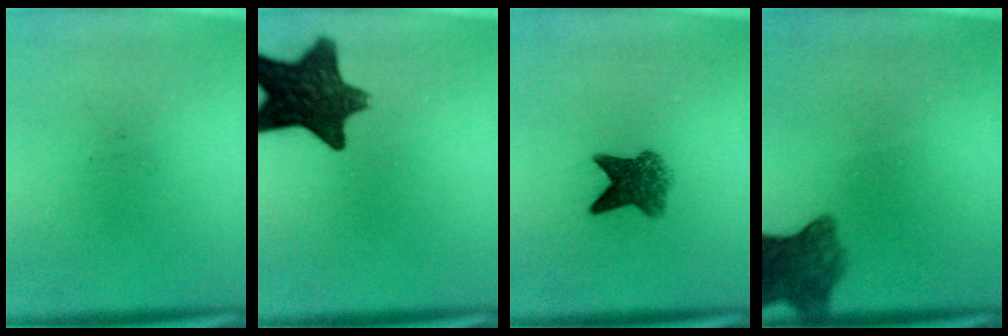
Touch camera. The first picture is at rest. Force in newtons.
{"total": 13.0}
{"total": 5.5}
{"total": 7.0}